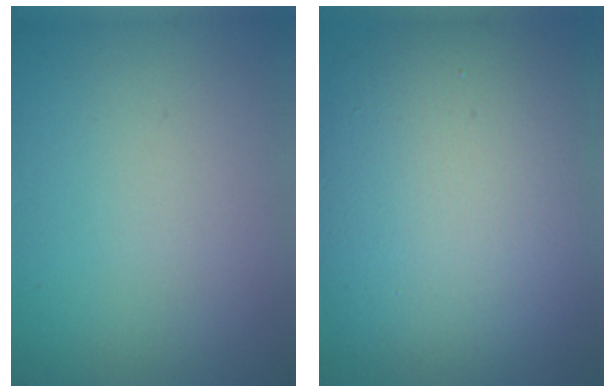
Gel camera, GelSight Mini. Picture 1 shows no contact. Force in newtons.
{"total": 13.9, "press": 13.9, "slide": 0.7}